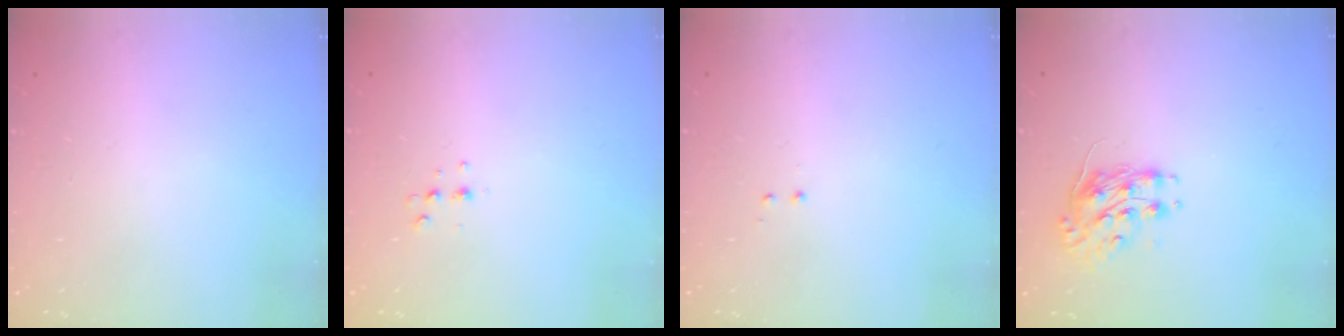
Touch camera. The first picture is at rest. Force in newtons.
{"total": 3.9, "press": 3.8, "slide": 1.1}
{"total": 0.5, "press": 0.5, "slide": 0.3}
{"total": 8.2, "press": 8.1, "slide": 0.3}